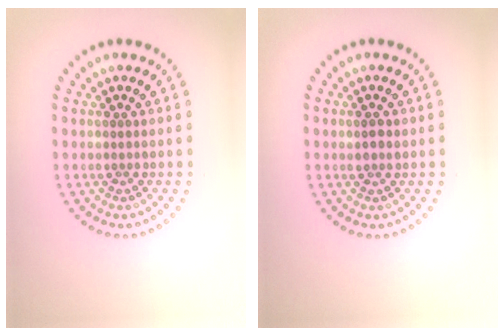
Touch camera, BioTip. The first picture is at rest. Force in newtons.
{"total": 1.2, "press": 1.1, "slide": 0.4}